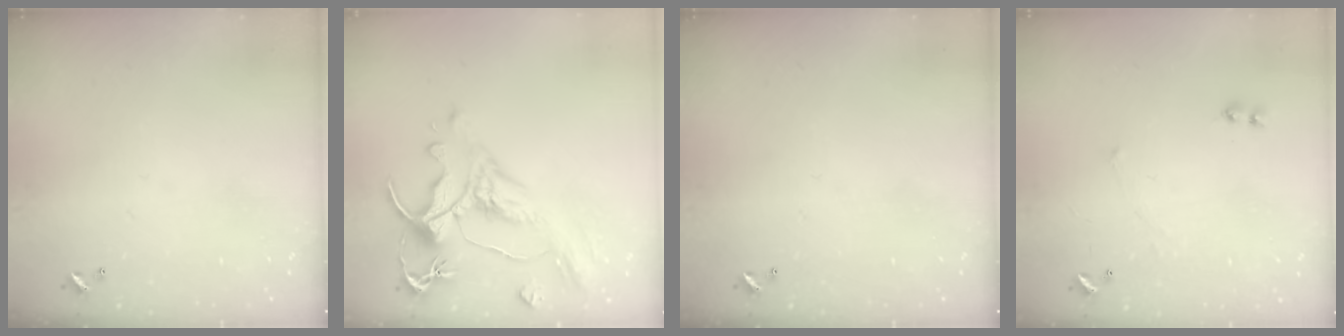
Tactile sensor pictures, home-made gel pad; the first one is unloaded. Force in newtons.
{"total": 1.5, "press": 0.2, "slide": 1.5}
{"total": 0.0}
{"total": 2.4, "press": 2.3, "slide": 0.5}